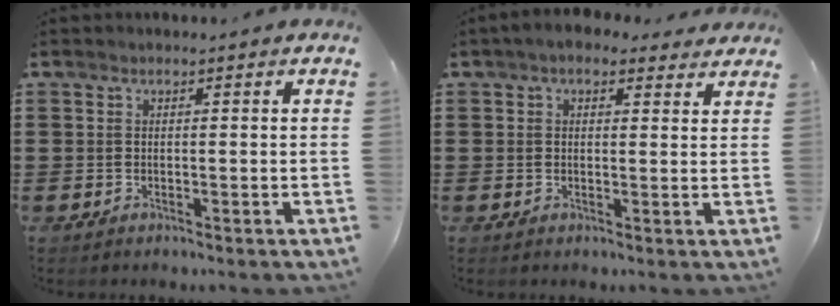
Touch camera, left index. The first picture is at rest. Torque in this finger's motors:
{"motor_torque": [2.14, 0.00, 0.02, -0.11]}